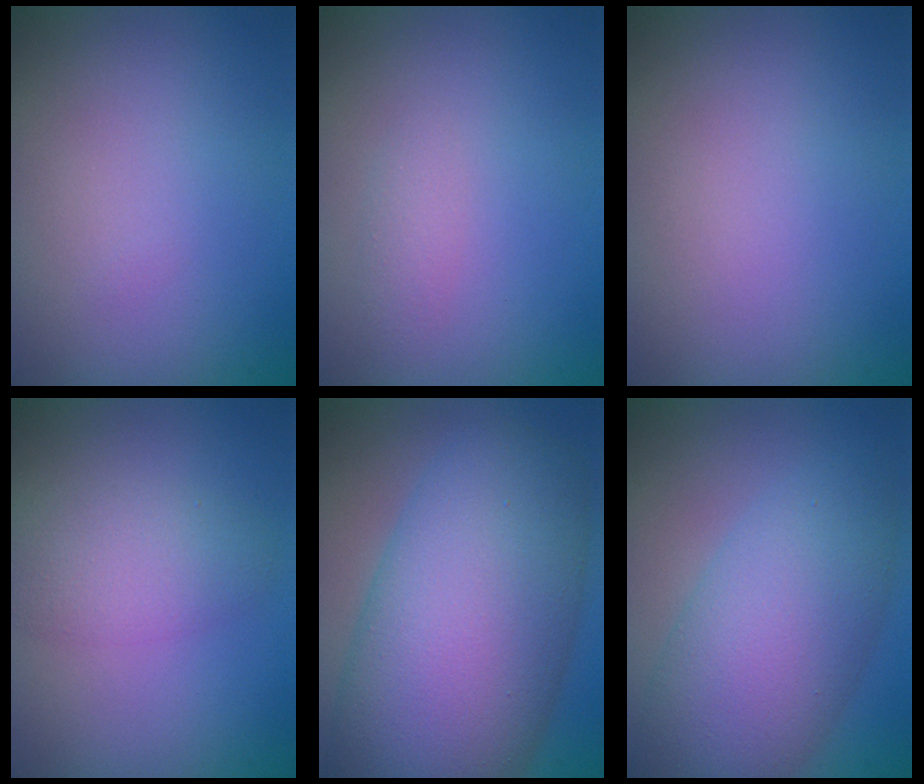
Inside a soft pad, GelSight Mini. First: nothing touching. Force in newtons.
{"total": 1.0, "press": 1.0, "slide": 0.0}
{"total": 0.0}
{"total": 3.6, "press": 3.6, "slide": 0.2}
{"total": 13.2, "press": 13.2, "slide": 0.2}
{"total": 7.5, "press": 7.5, "slide": 0.3}